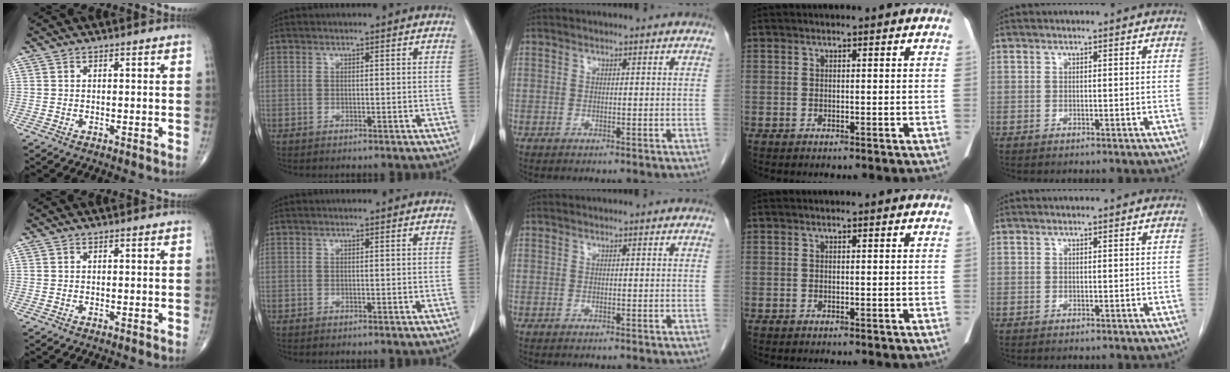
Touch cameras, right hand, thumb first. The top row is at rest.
{}